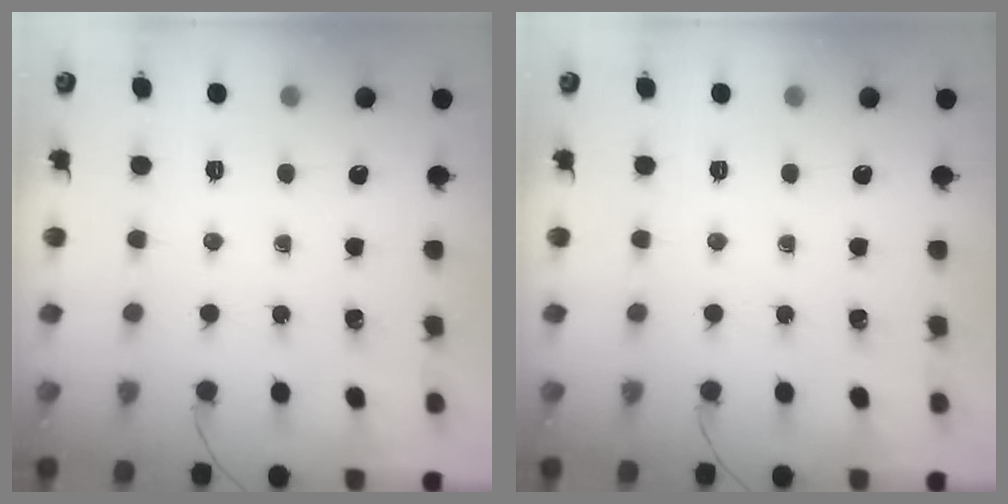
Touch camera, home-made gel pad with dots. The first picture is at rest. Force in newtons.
{"total": 0.0}